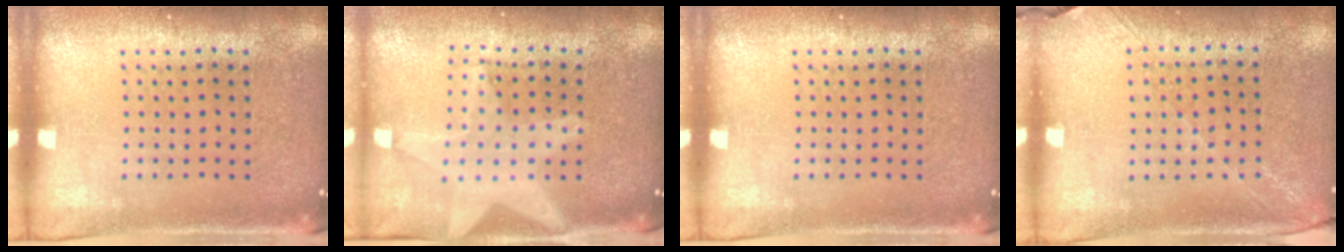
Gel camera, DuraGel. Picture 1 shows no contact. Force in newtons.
{"total": 2.2, "press": 1.8, "slide": 1.2}
{"total": 0.0}
{"total": 1.2, "press": 1.0, "slide": 0.7}